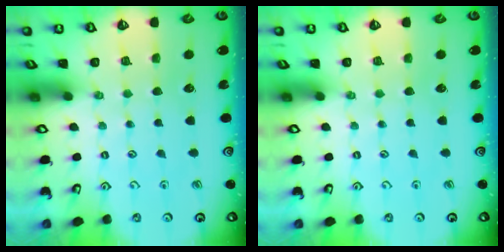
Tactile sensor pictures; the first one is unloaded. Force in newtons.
{"total": 0.0}